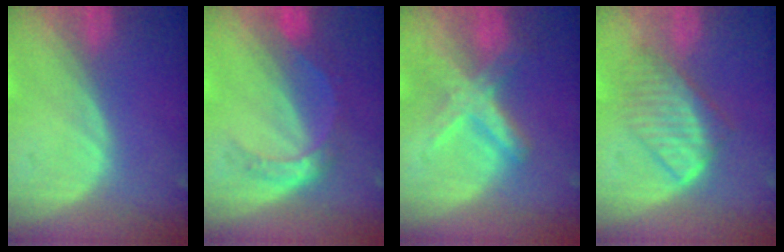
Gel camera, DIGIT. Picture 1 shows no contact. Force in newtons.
{"total": 5.3, "press": 4.8, "slide": 2.2}
{"total": 7.1, "press": 6.2, "slide": 3.6}
{"total": 6.2, "press": 6.1, "slide": 1.2}